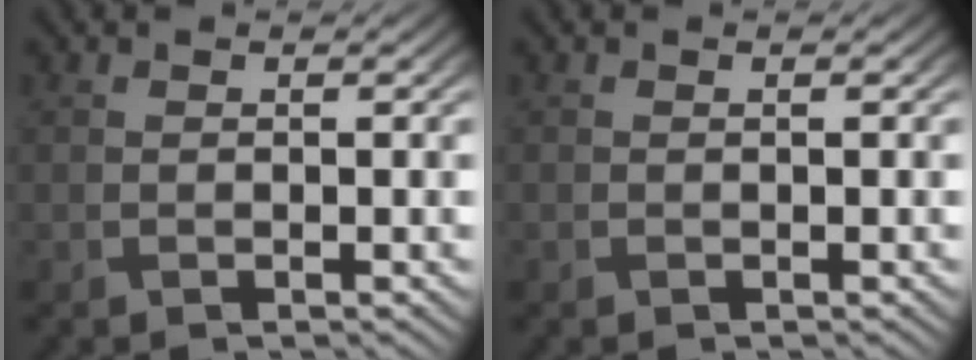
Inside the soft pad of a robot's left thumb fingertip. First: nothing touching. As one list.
[{"total": 0.0}]